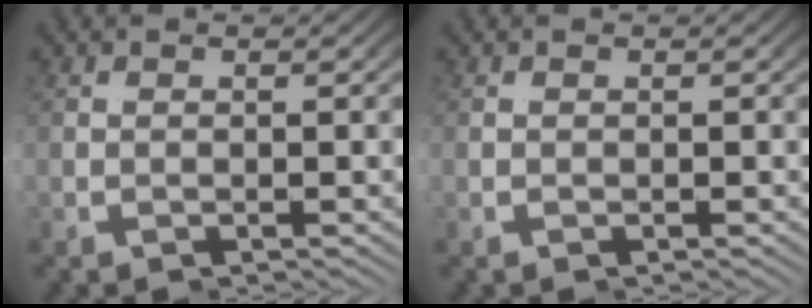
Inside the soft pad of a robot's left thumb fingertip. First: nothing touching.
{"total": 0.0}